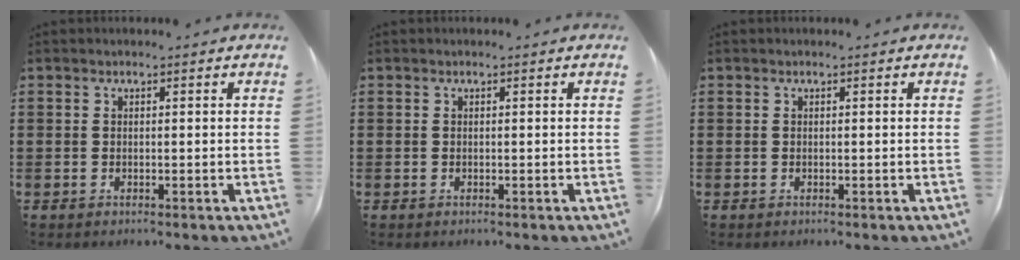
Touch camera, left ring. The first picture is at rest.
{"total": 0.0}
{"total": 0.0}